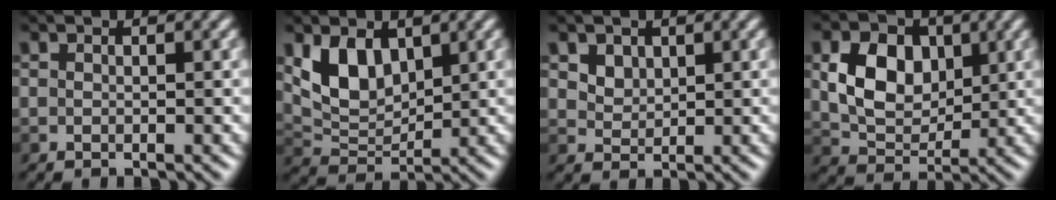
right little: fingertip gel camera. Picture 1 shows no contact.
{"total": 4.7, "force": [2.1, 2.9, 3.1], "torque": [-0.059, -0.008, 0.041]}
{"total": 2.1, "force": [1.2, 1.5, 0.9], "torque": [-0.021, -0.006, 0.035]}
{"total": 6.3, "force": [1.3, 4.6, 4.2], "torque": [-0.080, 0.000, 0.024]}